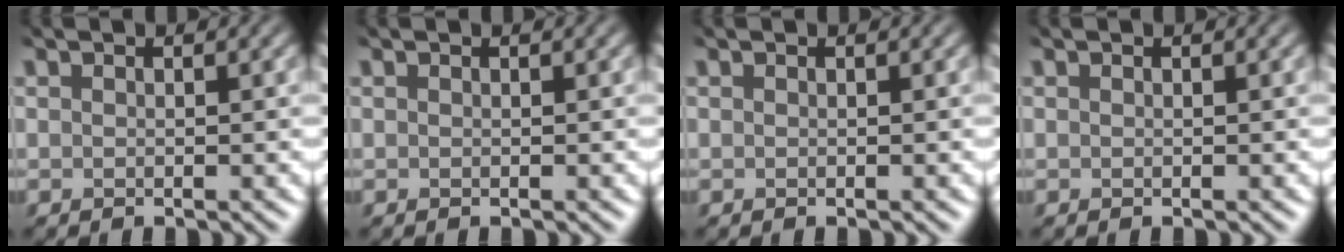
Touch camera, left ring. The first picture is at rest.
{"total": 0.0}
{"total": 0.0}
{"total": 0.0}